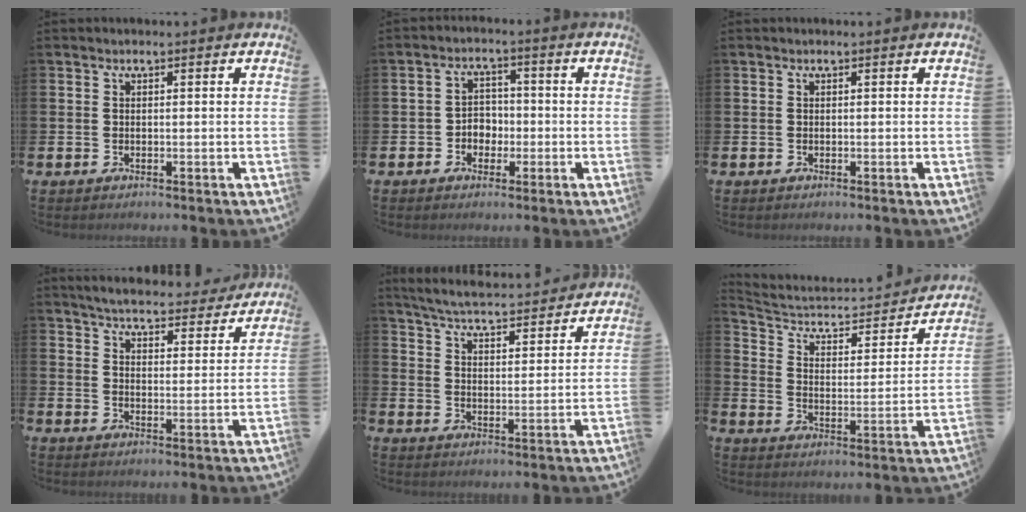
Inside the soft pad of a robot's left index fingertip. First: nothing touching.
{"total": 3.2, "force": [-1.1, 2.7, 1.2], "torque": [-0.023, 0.006, -0.029]}
{"total": 0.0}
{"total": 5.4, "force": [5.3, 0.7, 1.0], "torque": [-0.038, -0.036, 0.089]}
{"total": 5.5, "force": [5.3, 0.4, 1.1], "torque": [-0.046, -0.041, 0.091]}
{"total": 5.7, "force": [4.9, 2.2, 2.0], "torque": [-0.064, -0.041, 0.073]}